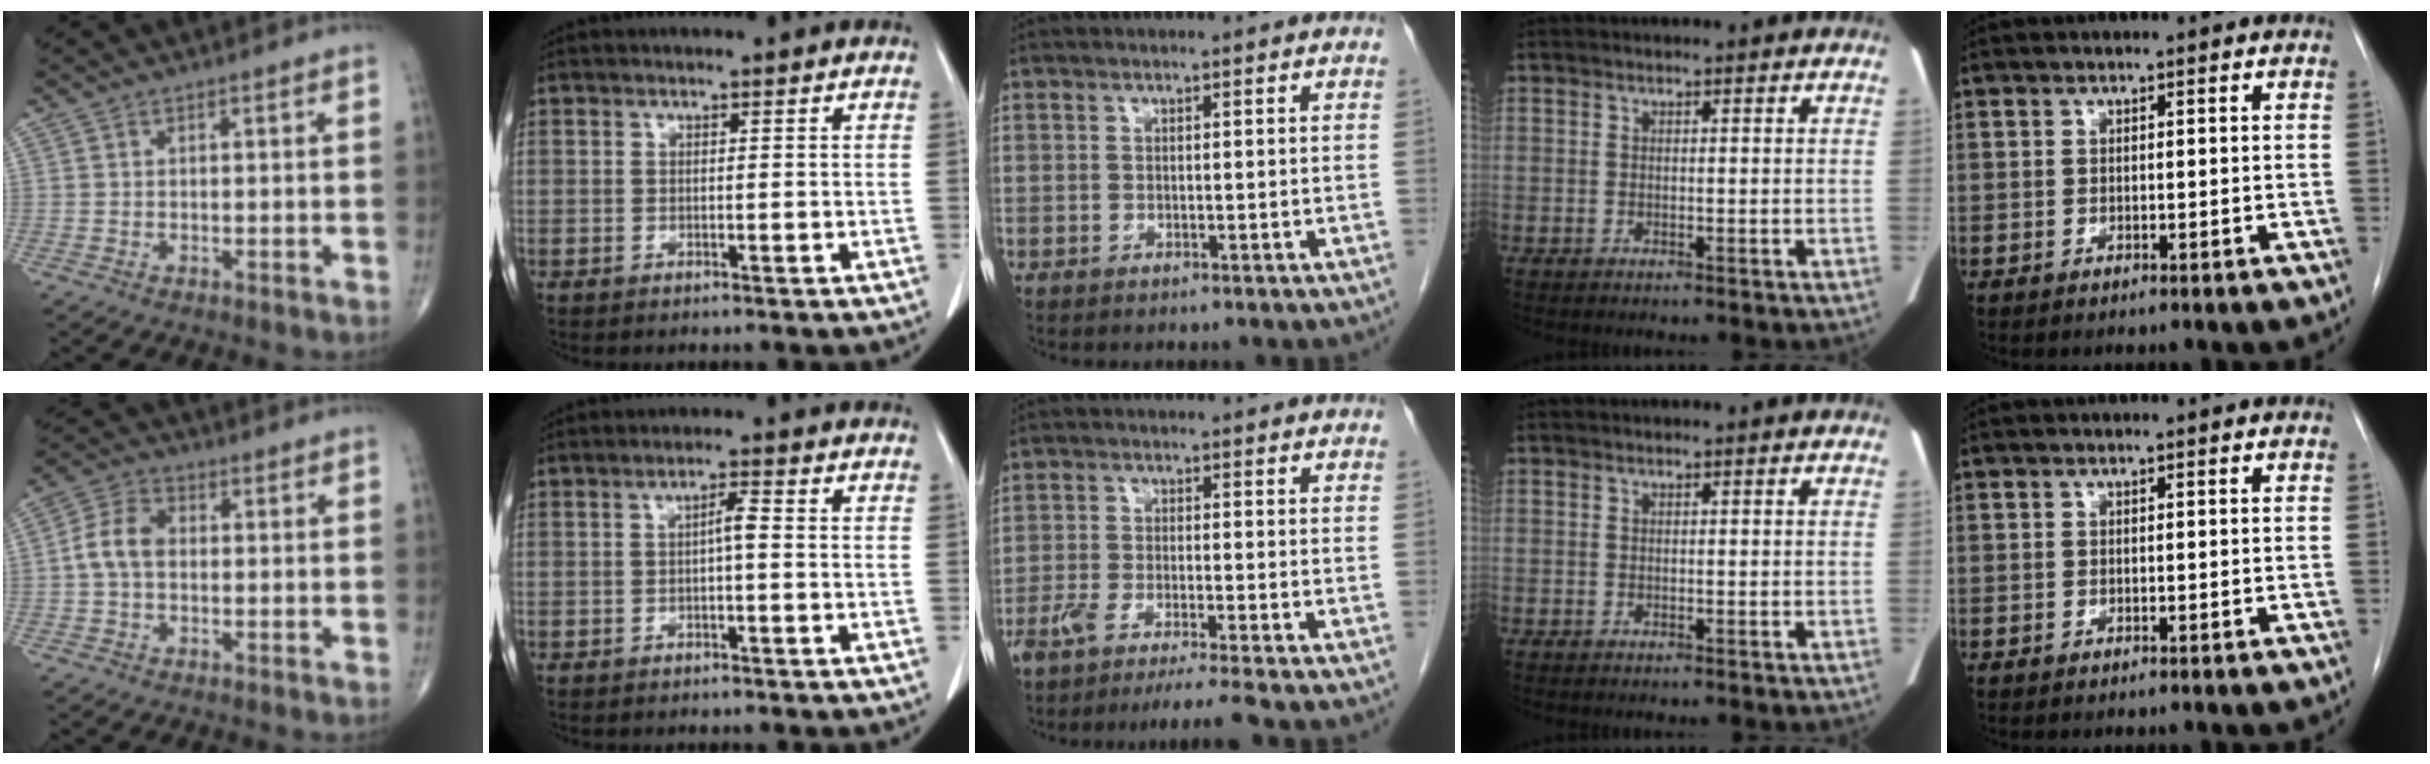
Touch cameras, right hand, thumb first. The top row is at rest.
{"thumb": {"total": 6.3, "force": [-0.2, 4.3, 4.6], "torque": [-0.089, 0.021, -0.013]}, "index": {"total": 2.1, "force": [-0.2, 0.2, 2.1], "torque": [-0.034, 0.005, -0.002]}, "middle": {"total": 8.1, "force": [-6.8, -1.2, 4.3], "torque": [-0.055, -0.019, -0.109]}}